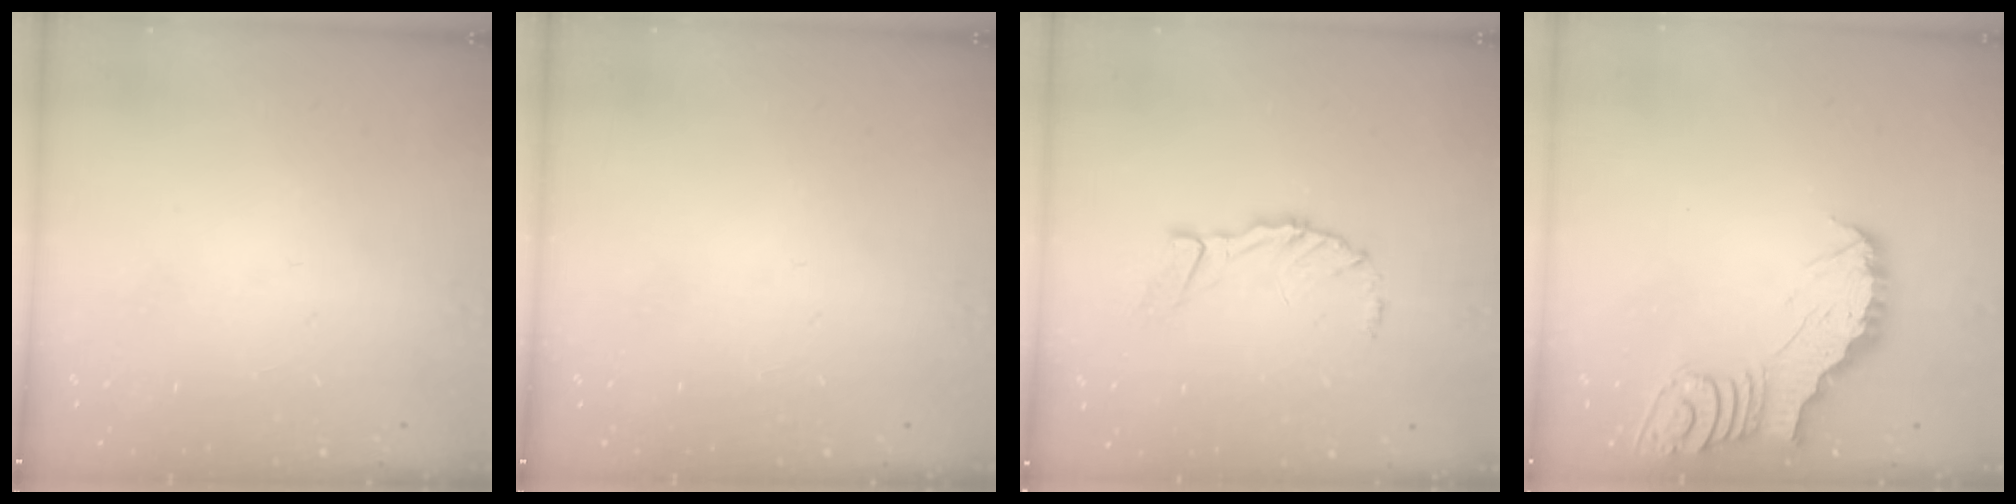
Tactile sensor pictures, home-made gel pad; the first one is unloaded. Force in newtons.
{"total": 0.0}
{"total": 6.5, "press": 6.5, "slide": 0.2}
{"total": 3.3, "press": 3.3, "slide": 0.4}